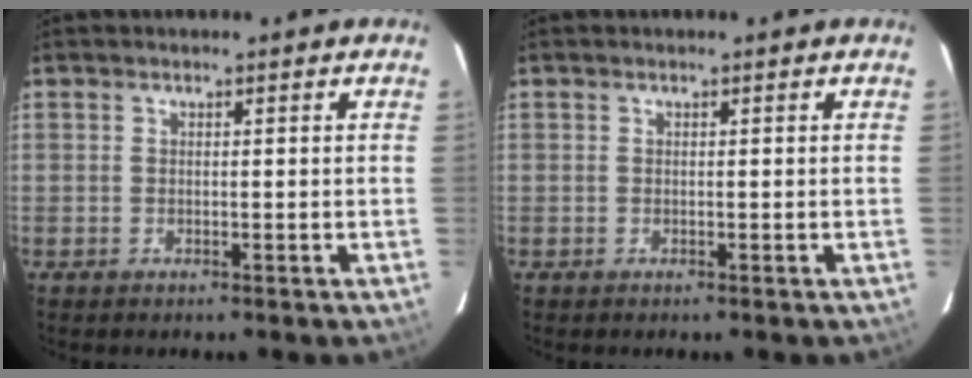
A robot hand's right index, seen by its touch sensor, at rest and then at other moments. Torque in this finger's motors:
{"motor_torque": [0.00, 0.00, -0.03, 0.00]}